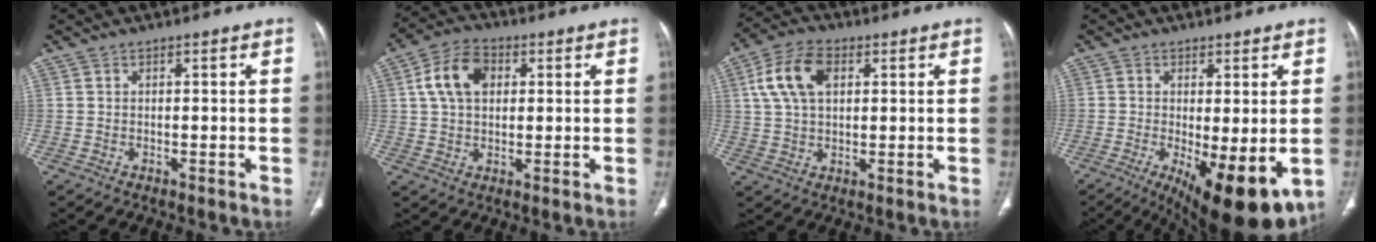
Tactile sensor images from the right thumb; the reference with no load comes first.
{"total": 9.2, "force": [2.4, 6.2, 6.4], "torque": [-0.112, 0.012, 0.039]}
{"total": 10.0, "force": [3.0, 6.0, 7.4], "torque": [-0.144, 0.012, 0.054]}
{"total": 14.8, "force": [-4.7, 5.1, 13.1], "torque": [-0.169, -0.025, -0.055]}